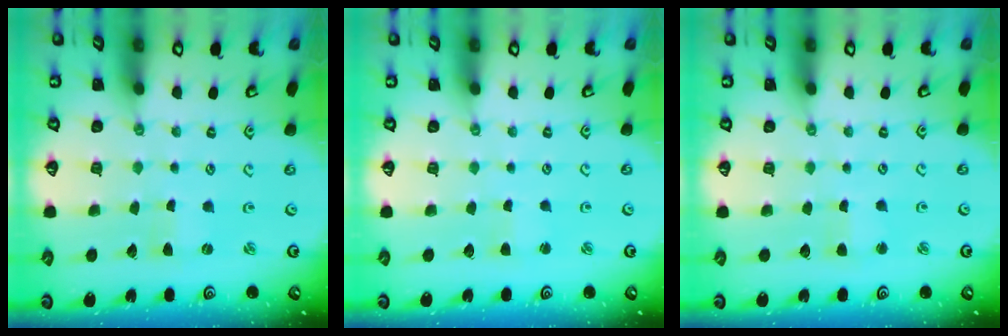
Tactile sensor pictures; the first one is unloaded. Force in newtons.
{"total": 1.8, "press": 1.8, "slide": 0.3}
{"total": 2.4, "press": 2.4, "slide": 0.4}